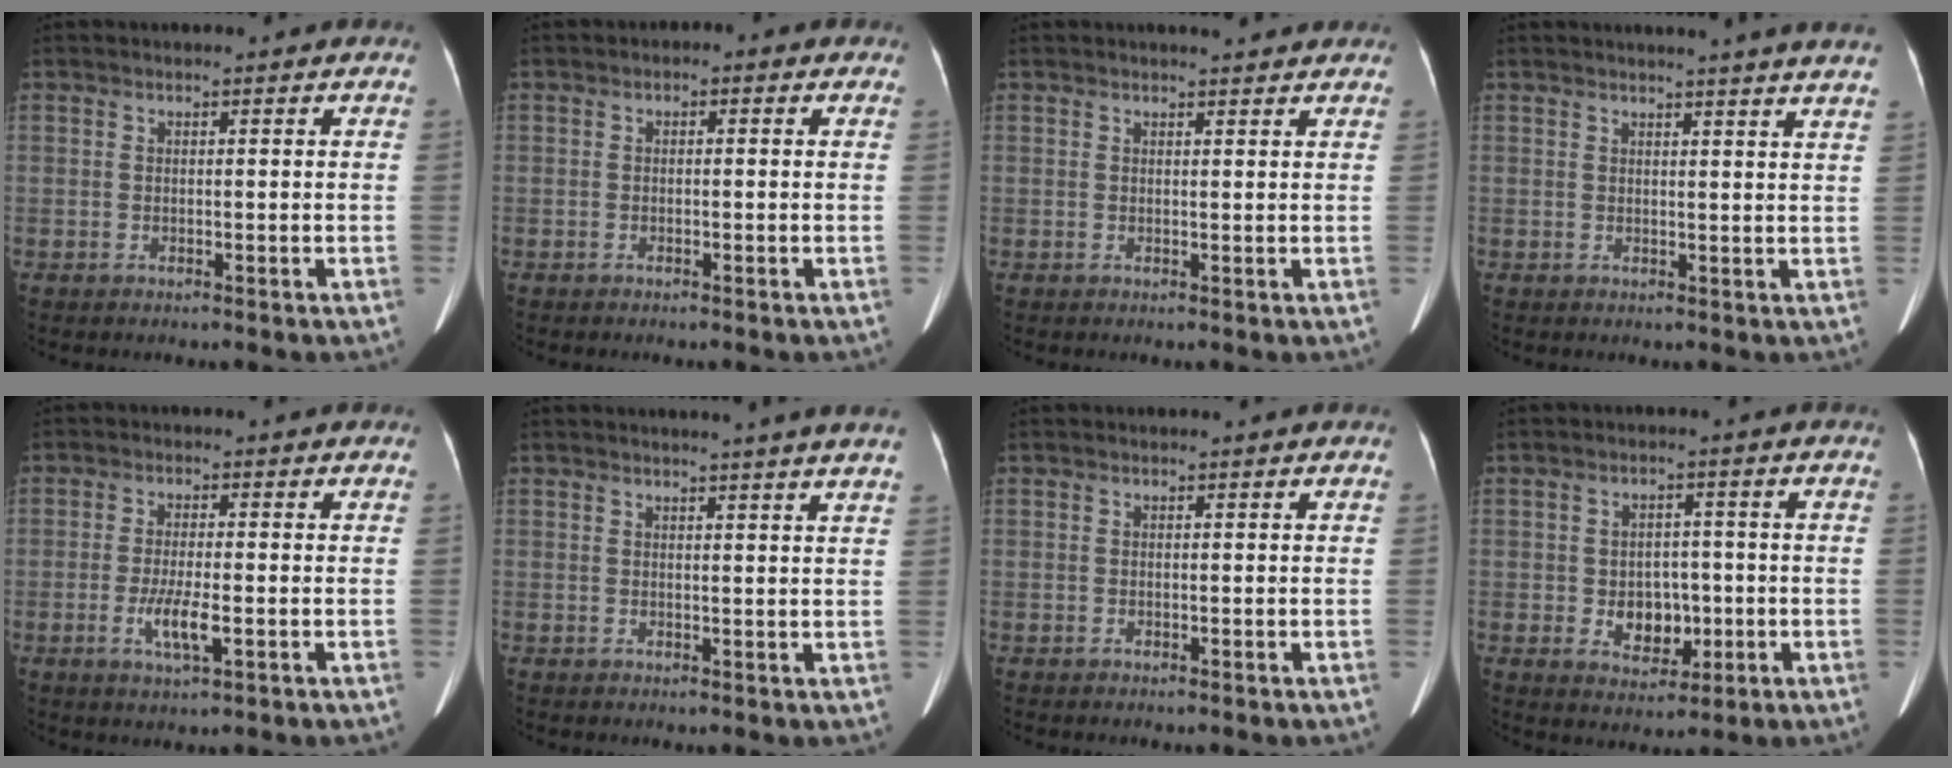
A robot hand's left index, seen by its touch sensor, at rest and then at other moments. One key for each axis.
{"total": 1.3, "fx": -0.4, "fy": 0.9, "fz": 0.9, "tx": -0.007, "ty": 0.011, "tz": -0.012}
{"total": 2.8, "fx": 2.6, "fy": 0.4, "fz": 0.8, "tx": -0.017, "ty": 0.005, "tz": 0.030}
{"total": 8.8, "fx": 8.0, "fy": -0.9, "fz": 3.4, "tx": -0.041, "ty": -0.015, "tz": 0.071}
{"total": 4.8, "fx": -1.5, "fy": 0.9, "fz": 4.5, "tx": -0.097, "ty": -0.007, "tz": -0.022}
{"total": 6.3, "fx": 5.6, "fy": -1.0, "fz": 2.6, "tx": -0.032, "ty": 0.003, "tz": 0.048}
{"total": 0.0}
{"total": 5.6, "fx": -1.0, "fy": 4.2, "fz": 3.7, "tx": -0.059, "ty": 0.007, "tz": -0.003}